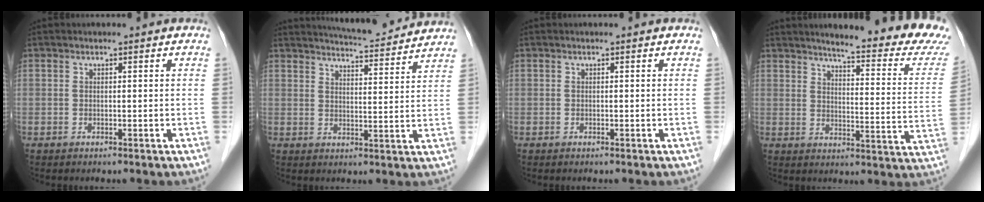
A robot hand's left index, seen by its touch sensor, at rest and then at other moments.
{"total": 10.5, "force": [10.1, 0.2, 2.9], "torque": [-0.051, 0.006, 0.134]}
{"total": 0.0}
{"total": 20.4, "force": [18.1, 1.5, 9.4], "torque": [-0.111, -0.072, 0.205]}